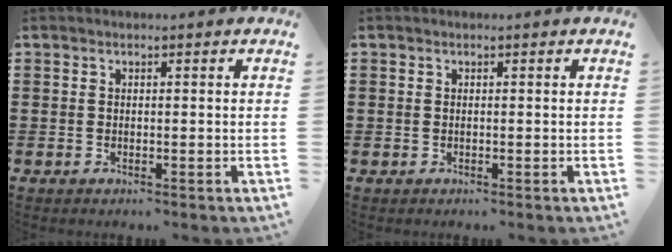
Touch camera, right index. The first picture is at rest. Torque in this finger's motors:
{"motor_torque": [2.14, 0.00, 0.04, -0.08]}